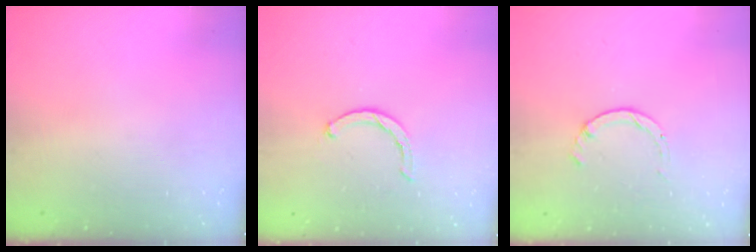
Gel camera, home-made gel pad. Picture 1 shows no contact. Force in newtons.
{"total": 2.3, "press": 2.2, "slide": 0.5}
{"total": 1.4, "press": 1.4, "slide": 0.2}